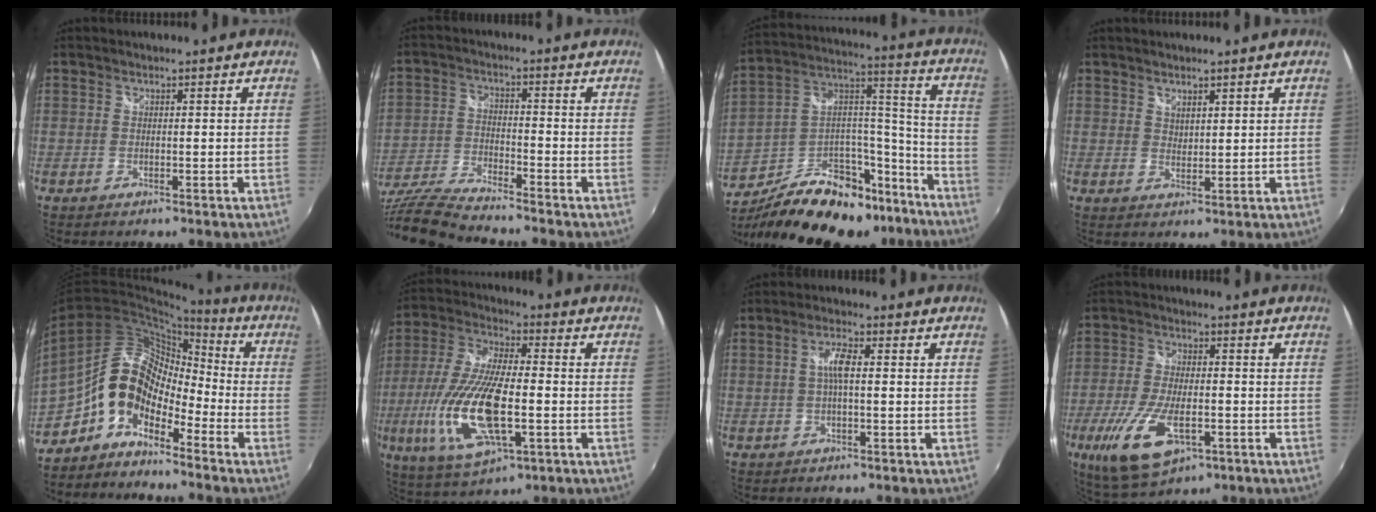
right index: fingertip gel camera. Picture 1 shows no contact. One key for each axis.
{"total": 11.3, "fx": -10.2, "fy": 0.5, "fz": 4.8, "tx": -0.114, "ty": -0.023, "tz": -0.200}
{"total": 25.7, "fx": -17.9, "fy": 13.3, "fz": 12.9, "tx": -0.230, "ty": 0.064, "tz": -0.253}
{"total": 2.2, "fx": 1.9, "fy": 1.0, "fz": 0.6, "tx": -0.005, "ty": 0.001, "tz": 0.034}
{"total": 11.2, "fx": -7.0, "fy": 6.6, "fz": 5.8, "tx": -0.101, "ty": 0.033, "tz": -0.150}
{"total": 19.0, "fx": -4.3, "fy": 6.8, "fz": 17.2, "tx": -0.367, "ty": -0.018, "tz": -0.079}
{"total": 3.6, "fx": 0.1, "fy": 0.8, "fz": 3.5, "tx": -0.068, "ty": 0.007, "tz": 0.003}
{"total": 13.6, "fx": -5.4, "fy": 5.8, "fz": 11.0, "tx": -0.238, "ty": -0.026, "tz": -0.094}